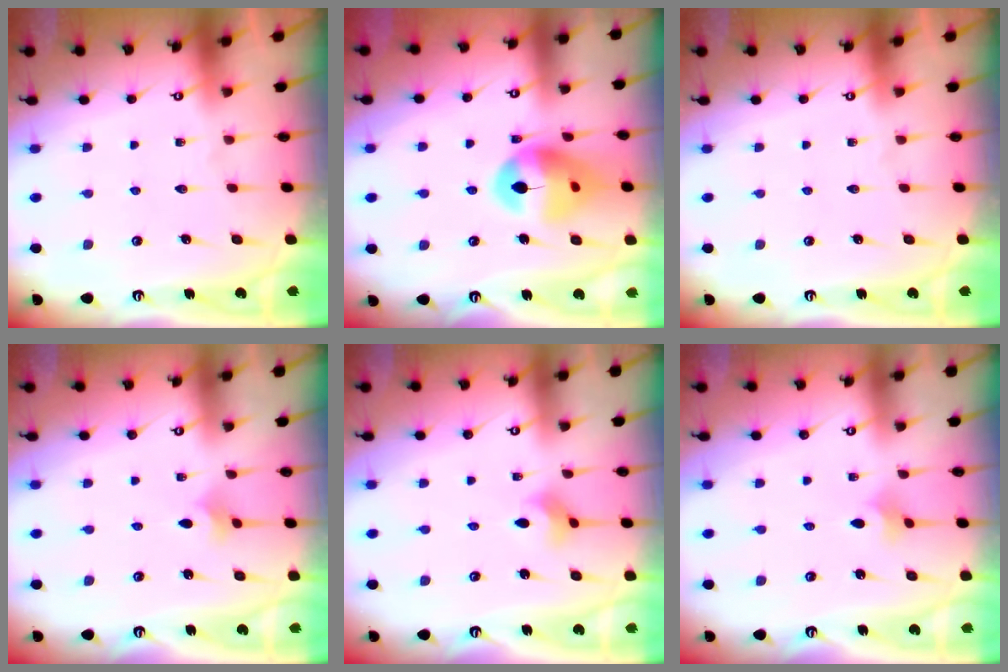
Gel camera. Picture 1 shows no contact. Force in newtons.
{"total": 14.9, "press": 14.8, "slide": 1.7}
{"total": 0.0}
{"total": 1.8, "press": 1.7, "slide": 0.5}
{"total": 2.9, "press": 2.9, "slide": 0.4}
{"total": 2.6, "press": 2.5, "slide": 0.5}